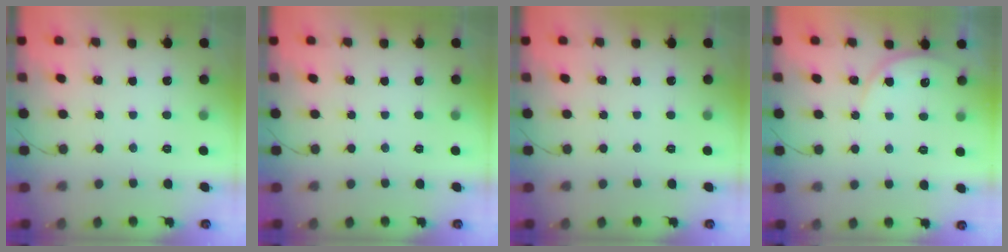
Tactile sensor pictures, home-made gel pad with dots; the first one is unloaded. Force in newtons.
{"total": 0.0}
{"total": 0.0}
{"total": 5.4, "press": 5.4, "slide": 0.4}